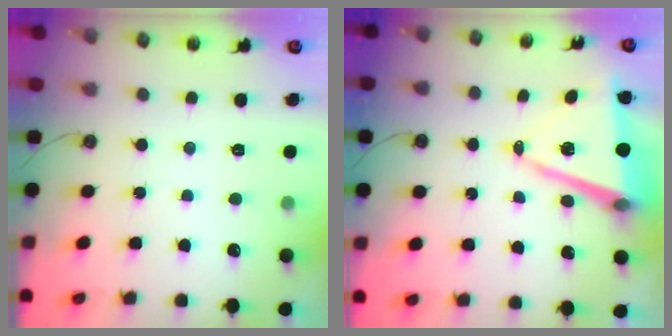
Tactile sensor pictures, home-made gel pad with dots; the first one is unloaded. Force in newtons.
{"total": 11.0, "press": 10.2, "slide": 4.1}